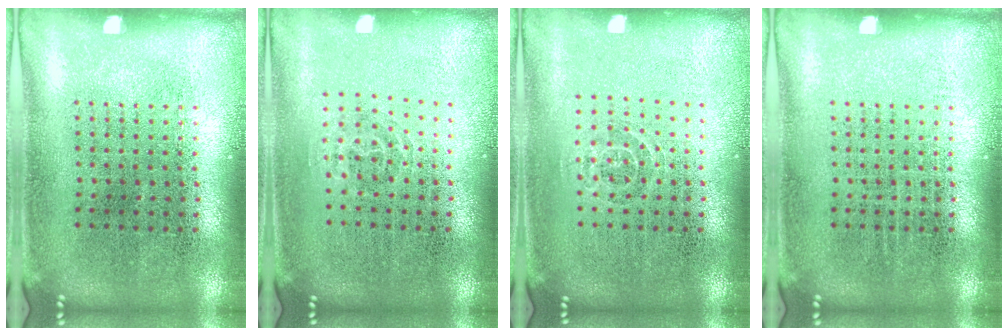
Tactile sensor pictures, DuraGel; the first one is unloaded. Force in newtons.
{"total": 0.8, "press": 0.5, "slide": 0.7}
{"total": 0.8, "press": 0.5, "slide": 0.6}
{"total": 0.0}